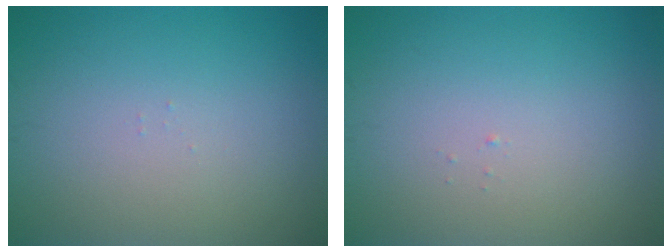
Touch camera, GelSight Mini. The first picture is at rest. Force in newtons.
{"total": 0.0}